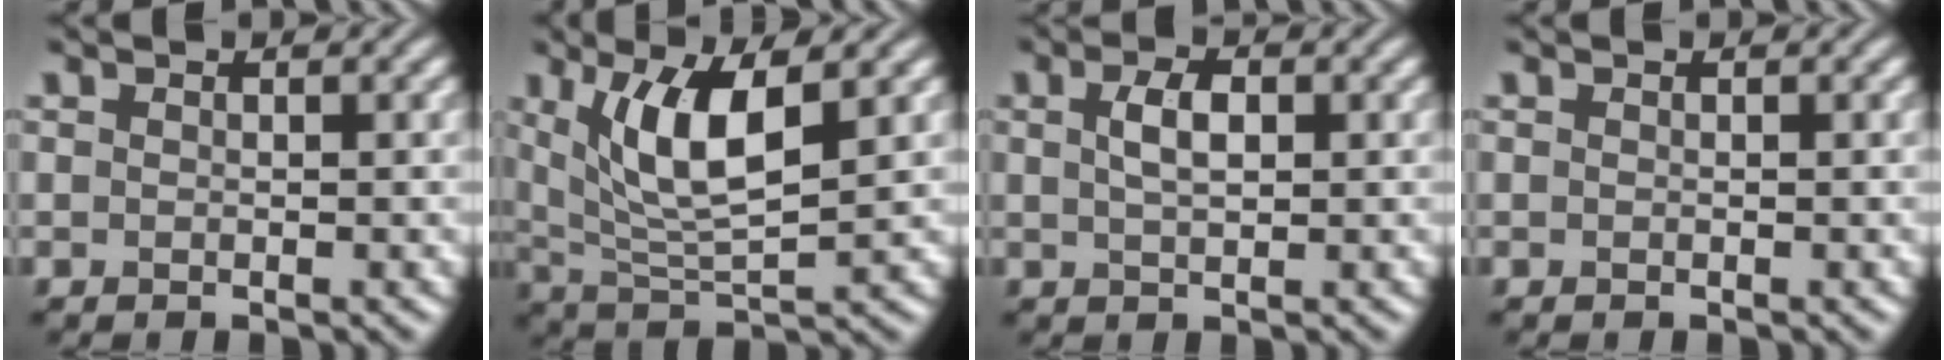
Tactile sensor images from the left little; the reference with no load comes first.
{"total": 6.5, "force": [2.4, 2.0, 5.7], "torque": [-0.112, -0.009, 0.051]}
{"total": 2.6, "force": [0.6, 1.3, 2.2], "torque": [-0.046, 0.003, 0.012]}
{"total": 0.0}